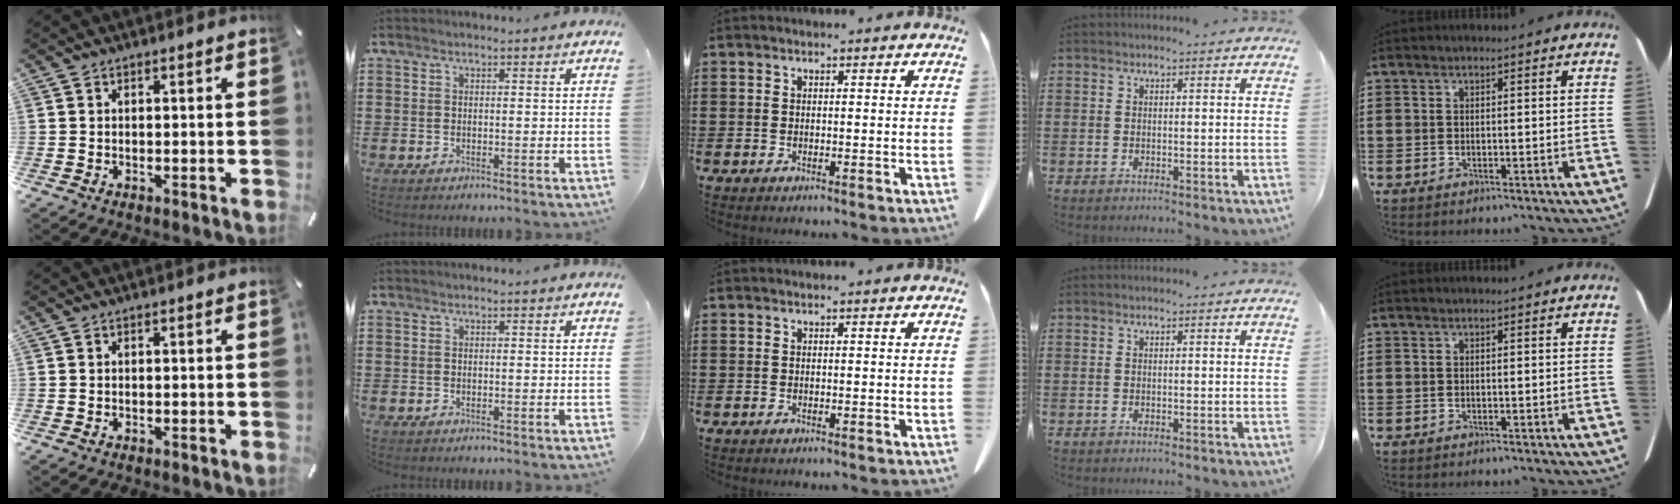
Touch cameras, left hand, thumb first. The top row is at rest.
{}